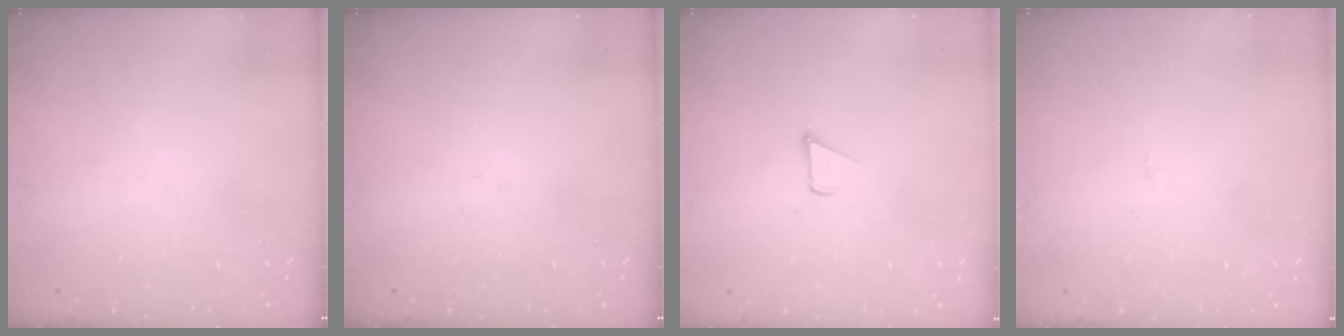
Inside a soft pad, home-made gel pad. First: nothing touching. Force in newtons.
{"total": 0.0}
{"total": 2.3, "press": 2.3, "slide": 0.2}
{"total": 1.6, "press": 1.6, "slide": 0.1}